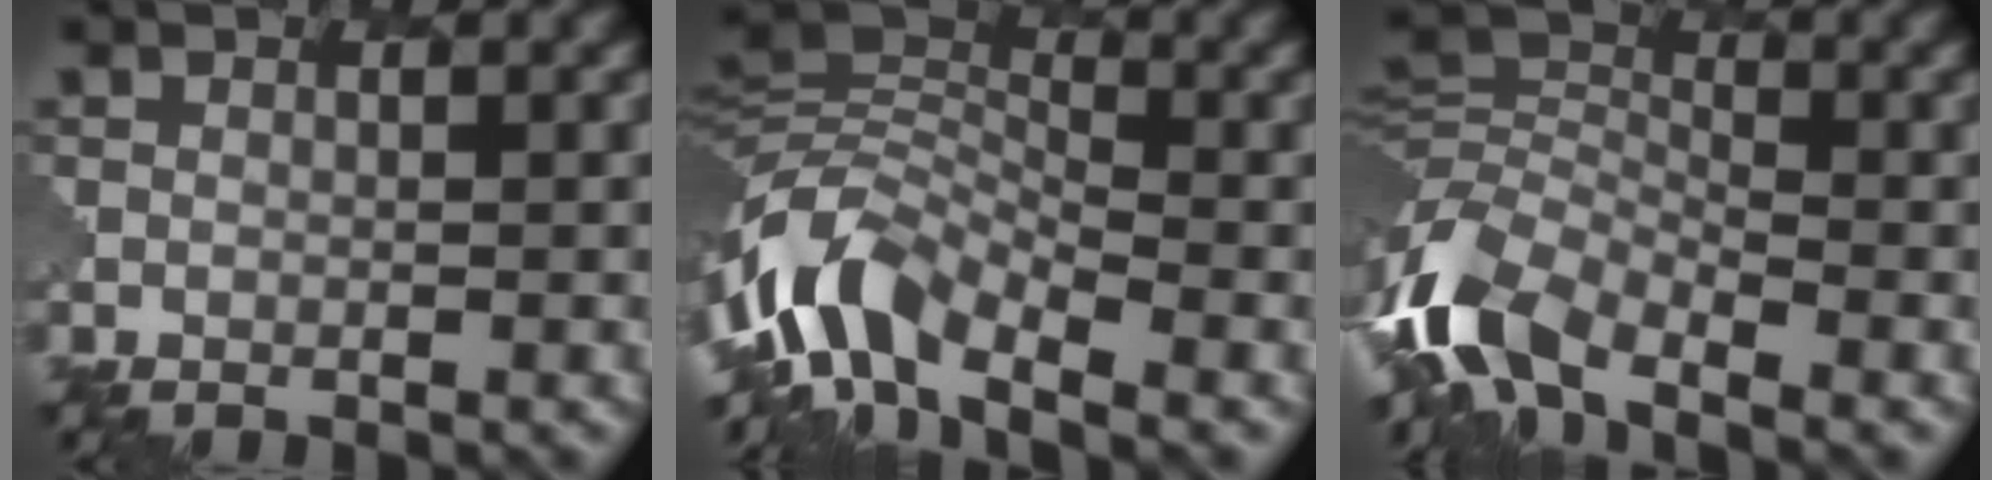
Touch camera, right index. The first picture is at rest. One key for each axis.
{"total": 7.9, "fx": -4.4, "fy": 4.0, "fz": 5.2, "tx": -0.092, "ty": 0.006, "tz": -0.100}
{"total": 7.8, "fx": -4.5, "fy": 4.0, "fz": 5.0, "tx": -0.101, "ty": 0.001, "tz": -0.104}